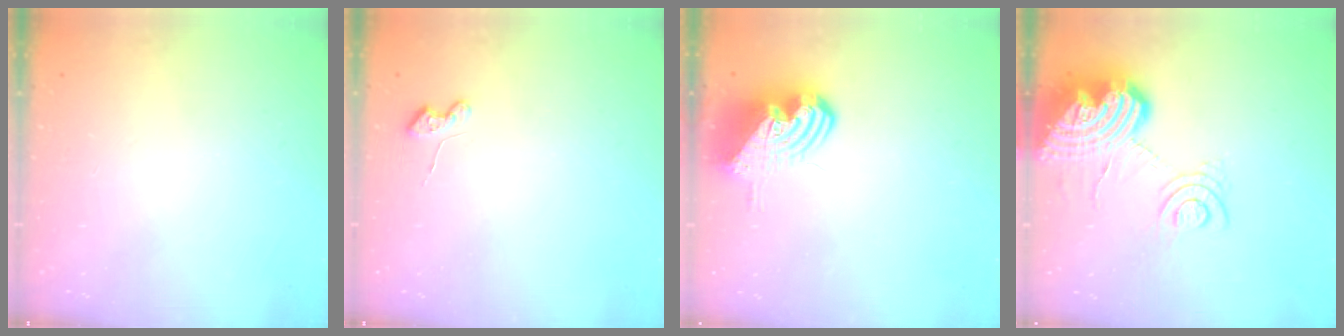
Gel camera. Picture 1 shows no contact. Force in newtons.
{"total": 3.5, "press": 3.5, "slide": 0.4}
{"total": 11.2, "press": 11.1, "slide": 1.7}
{"total": 16.4, "press": 16.3, "slide": 2.5}